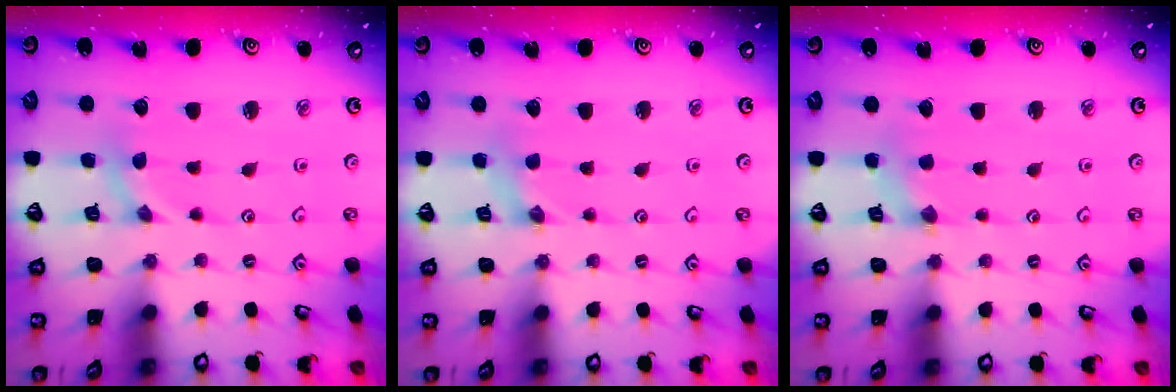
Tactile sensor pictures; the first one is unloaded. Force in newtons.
{"total": 0.0}
{"total": 1.0, "press": 1.0, "slide": 0.1}